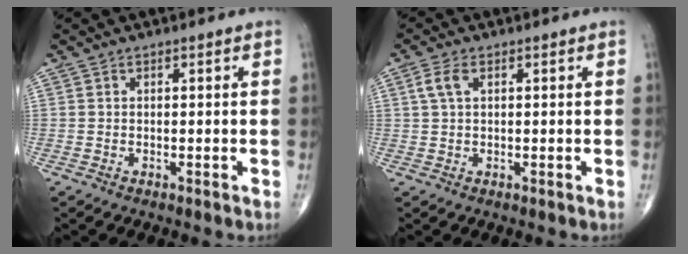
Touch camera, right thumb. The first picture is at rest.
{"total": 3.4, "force": [1.2, 1.6, 2.7], "torque": [-0.063, 0.010, 0.026]}